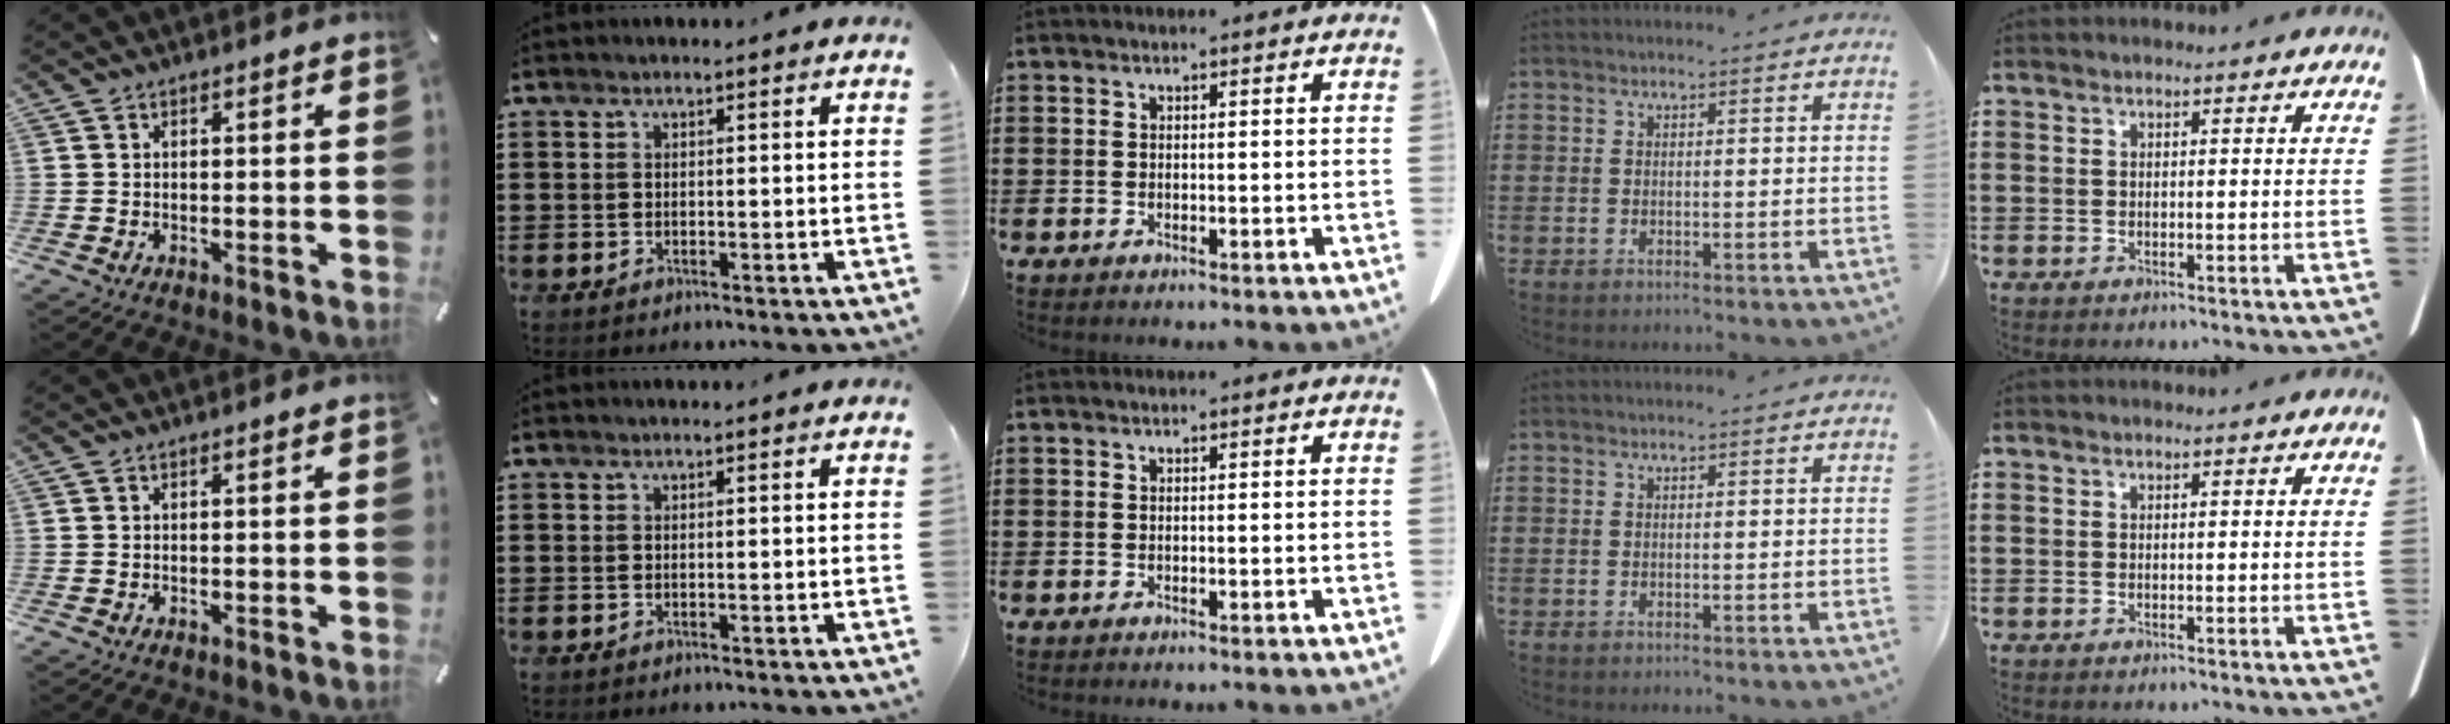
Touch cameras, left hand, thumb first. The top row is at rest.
{}